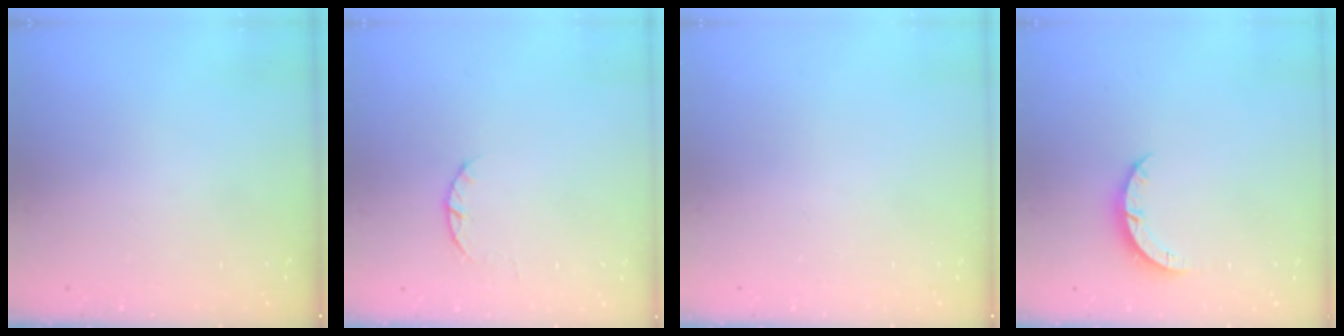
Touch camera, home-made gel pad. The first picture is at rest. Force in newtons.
{"total": 2.3, "press": 2.3, "slide": 0.4}
{"total": 0.0}
{"total": 4.0, "press": 4.0, "slide": 0.3}